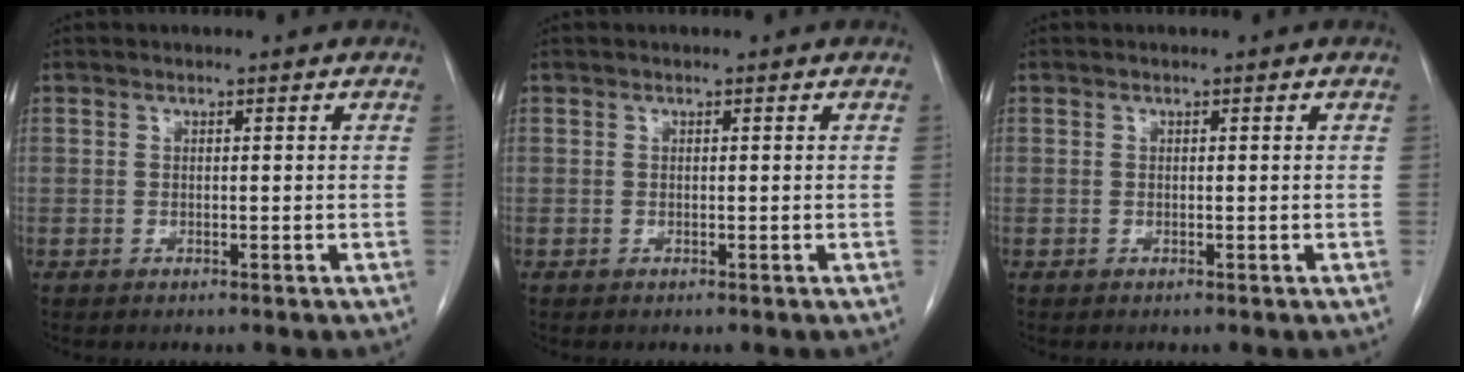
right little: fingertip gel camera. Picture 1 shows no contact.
{"total": 0.0}
{"total": 0.0}